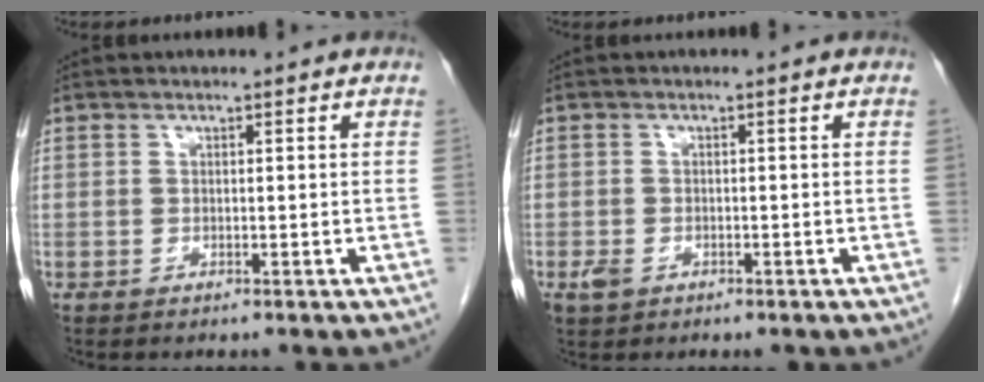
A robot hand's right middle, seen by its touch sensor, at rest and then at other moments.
{"total": 1.8, "force": [-0.8, 1.3, 1.0], "torque": [-0.022, 0.001, -0.006]}